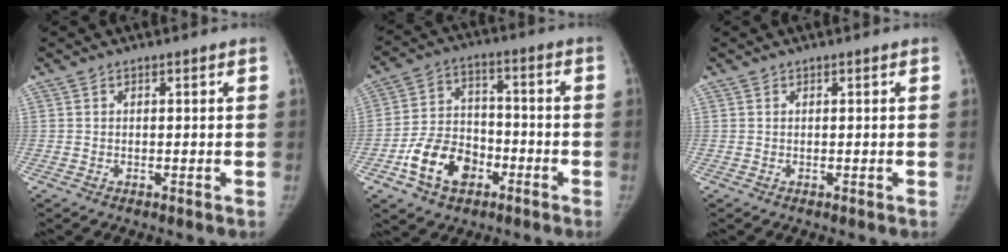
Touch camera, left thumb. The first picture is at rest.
{"total": 12.3, "force": [-5.7, 8.5, 6.9], "torque": [-0.100, 0.035, -0.101]}
{"total": 0.0}